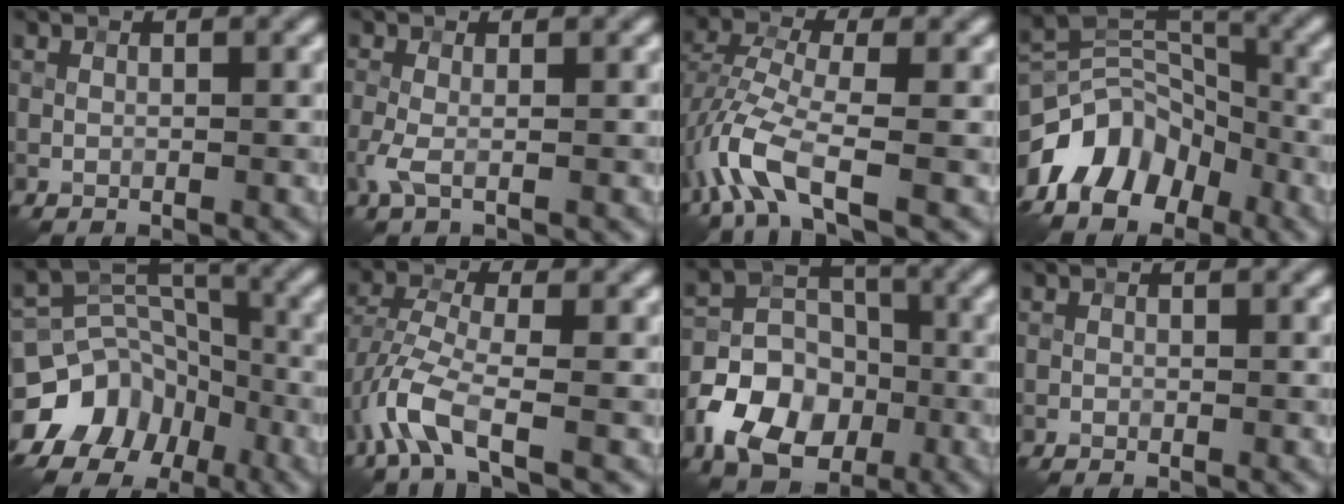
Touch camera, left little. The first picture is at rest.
{"total": 1.9, "force": [-0.5, 0.4, 1.8], "torque": [-0.046, -0.003, -0.015]}
{"total": 6.6, "force": [-3.2, 2.4, 5.3], "torque": [-0.128, 0.000, -0.076]}
{"total": 8.0, "force": [-4.9, 5.1, 3.8], "torque": [-0.054, 0.003, -0.104]}
{"total": 13.0, "force": [-7.5, 9.9, 3.8], "torque": [-0.083, -0.019, -0.124]}
{"total": 5.5, "force": [-2.8, 1.9, 4.4], "torque": [-0.104, -0.004, -0.070]}
{"total": 8.7, "force": [-3.7, 6.1, 4.9], "torque": [-0.082, -0.001, -0.078]}
{"total": 0.0}